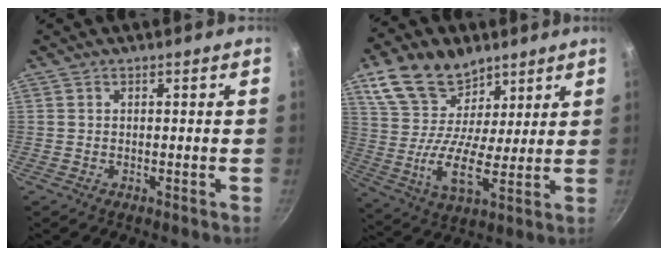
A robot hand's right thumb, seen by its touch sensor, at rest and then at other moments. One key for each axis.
{"total": 16.4, "fx": 9.1, "fy": 10.3, "fz": 8.9, "tx": -0.146, "ty": -0.034, "tz": 0.162}